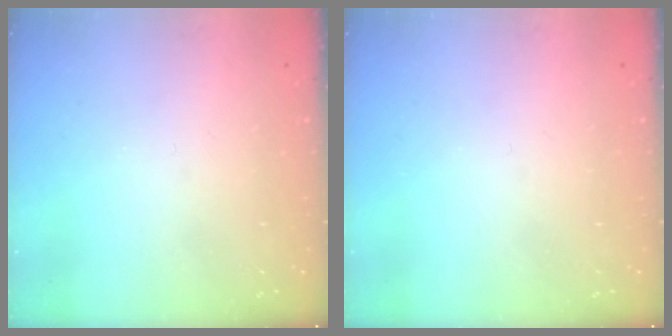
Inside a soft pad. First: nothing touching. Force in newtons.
{"total": 0.0}